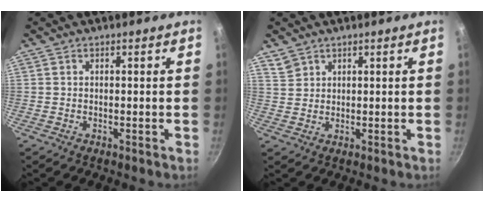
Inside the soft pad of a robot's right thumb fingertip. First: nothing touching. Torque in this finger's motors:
{"motor_torque": [-0.44, 0.00, -0.11, -0.10, 0.06]}